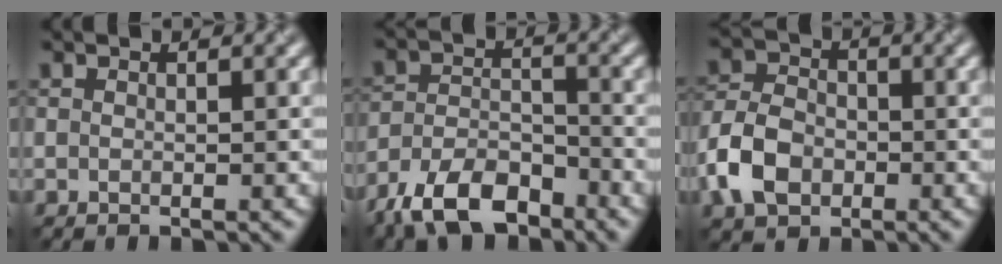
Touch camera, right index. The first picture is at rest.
{"total": 7.3, "force": [-5.5, 3.1, 3.6], "torque": [-0.064, -0.006, -0.108]}
{"total": 5.5, "force": [-2.1, 3.9, 3.2], "torque": [-0.067, 0.004, -0.050]}